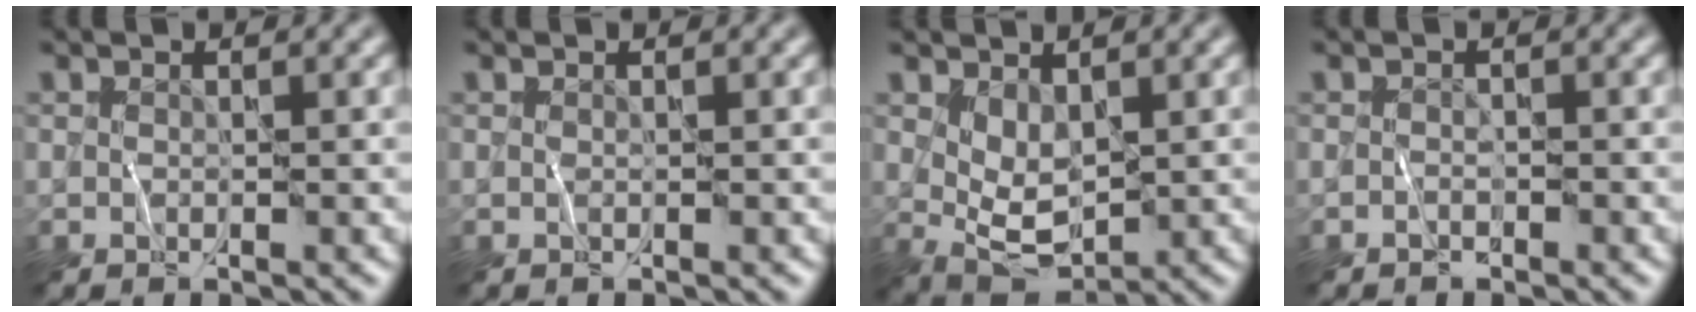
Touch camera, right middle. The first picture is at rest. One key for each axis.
{"total": 0.0}
{"total": 3.3, "fx": 1.0, "fy": 1.8, "fz": 2.6, "tx": -0.050, "ty": -0.008, "tz": 0.027}
{"total": 0.6, "fx": -0.5, "fy": 0.2, "fz": -0.2, "tx": 0.008, "ty": 0.006, "tz": -0.009}